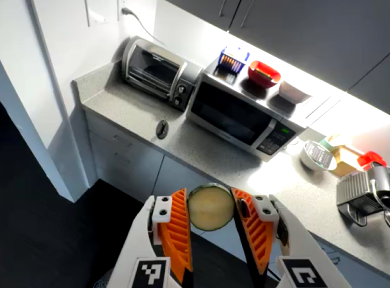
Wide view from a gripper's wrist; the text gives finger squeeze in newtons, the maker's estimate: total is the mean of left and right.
{"total": 10.4, "left": 10.7, "right": 10.0}